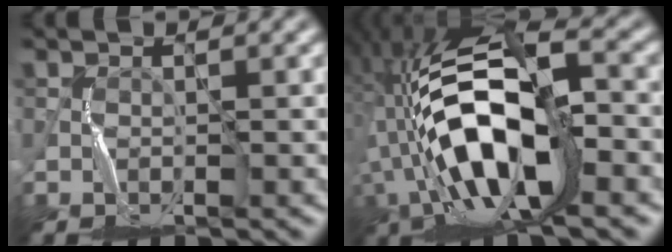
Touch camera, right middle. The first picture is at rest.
{"total": 13.5, "force": [-3.0, 5.4, 12.0], "torque": [-0.224, 0.018, -0.073]}